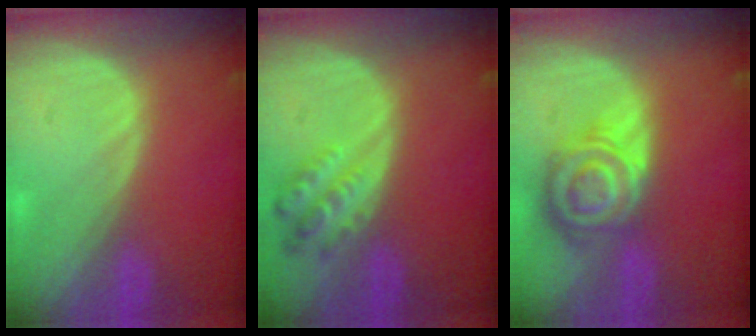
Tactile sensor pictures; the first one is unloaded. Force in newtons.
{"total": 5.1, "press": 4.8, "slide": 1.6}
{"total": 8.4, "press": 7.3, "slide": 4.2}